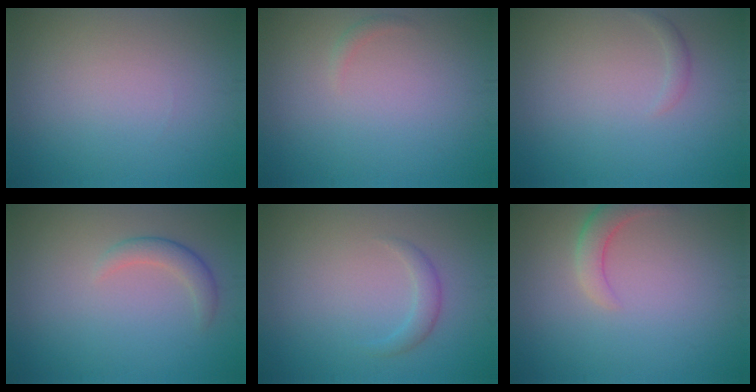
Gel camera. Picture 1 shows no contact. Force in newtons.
{"total": 0.6, "press": 0.6, "slide": 0.1}
{"total": 0.7, "press": 0.7, "slide": 0.0}
{"total": 1.9, "press": 1.9, "slide": 0.2}
{"total": 1.4, "press": 1.4, "slide": 0.1}
{"total": 2.4, "press": 2.4, "slide": 0.2}